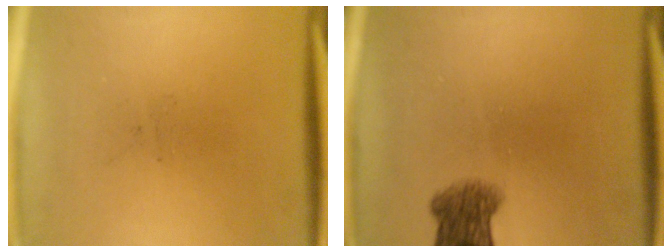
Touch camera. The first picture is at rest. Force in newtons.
{"total": 4.8}